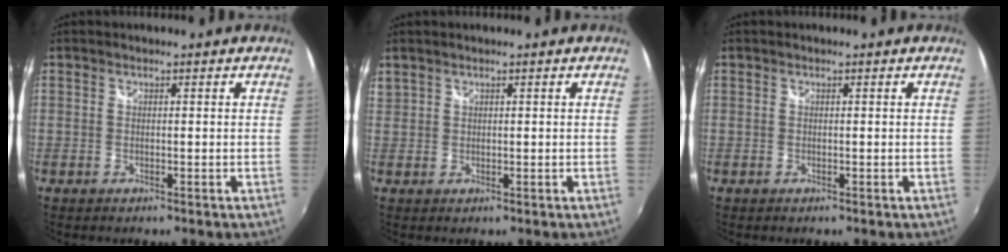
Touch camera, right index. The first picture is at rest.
{"total": 2.0, "force": [1.5, 1.1, 0.6], "torque": [-0.005, 0.003, 0.031]}
{"total": 0.0}